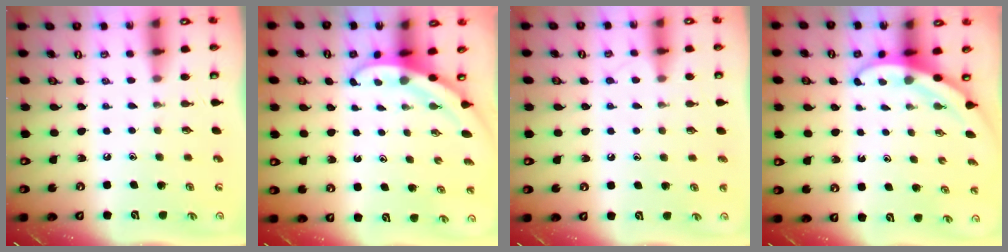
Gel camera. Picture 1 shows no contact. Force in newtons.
{"total": 3.1, "press": 3.1, "slide": 0.1}
{"total": 7.1, "press": 7.1, "slide": 0.9}
{"total": 3.4, "press": 3.4, "slide": 0.2}